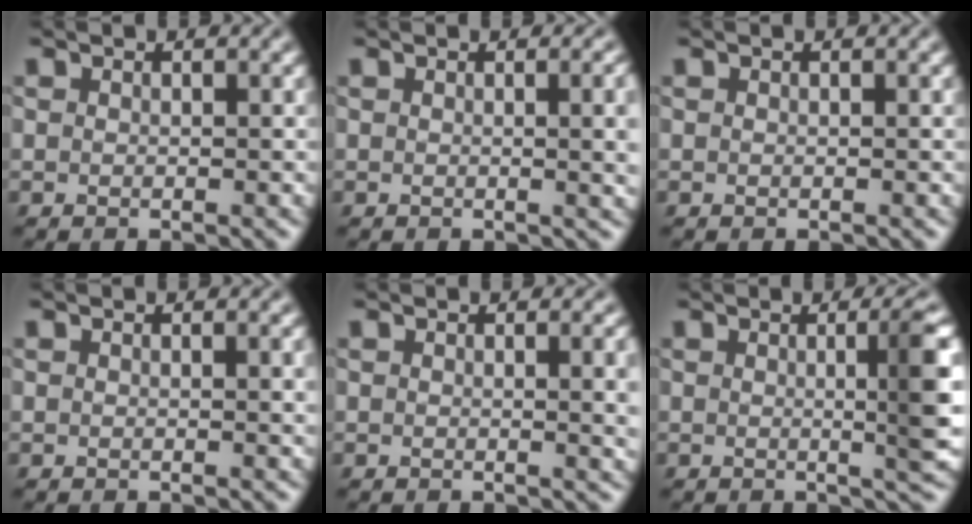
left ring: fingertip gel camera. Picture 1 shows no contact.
{"total": 3.8, "force": [0.1, 1.3, 3.5], "torque": [-0.027, 0.006, 0.001]}
{"total": 0.0}
{"total": 1.4, "force": [0.2, 0.4, 1.3], "torque": [-0.012, 0.002, 0.001]}
{"total": 3.4, "force": [0.1, 1.1, 3.3], "torque": [-0.028, 0.003, -0.001]}
{"total": 5.2, "force": [0.3, 1.0, 5.1], "torque": [-0.062, 0.004, 0.001]}